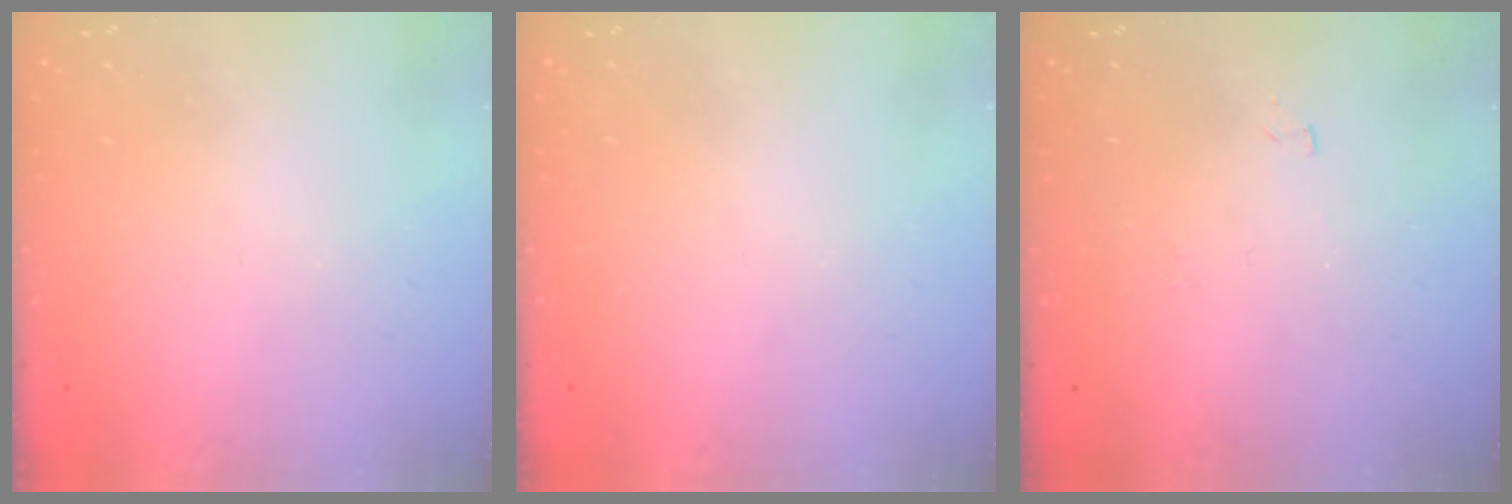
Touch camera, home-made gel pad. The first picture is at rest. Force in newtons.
{"total": 0.0}
{"total": 4.1, "press": 4.1, "slide": 0.4}